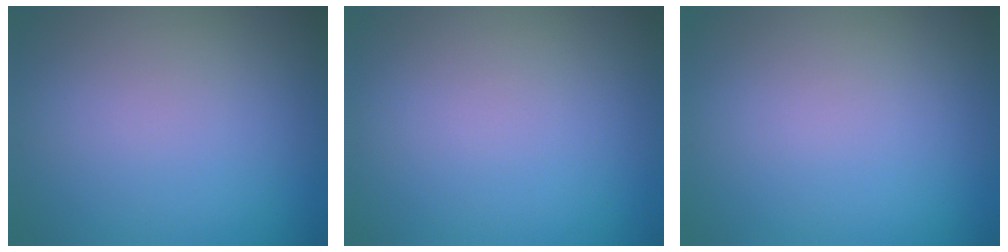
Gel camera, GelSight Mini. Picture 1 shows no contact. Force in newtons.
{"total": 0.0}
{"total": 0.0}